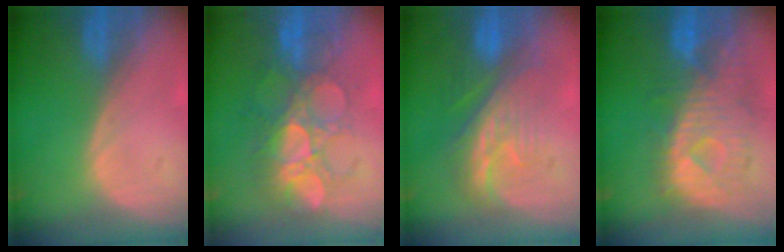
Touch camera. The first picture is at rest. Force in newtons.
{"total": 9.0, "press": 8.8, "slide": 1.8}
{"total": 8.4, "press": 8.2, "slide": 1.8}
{"total": 10.9, "press": 9.6, "slide": 5.0}